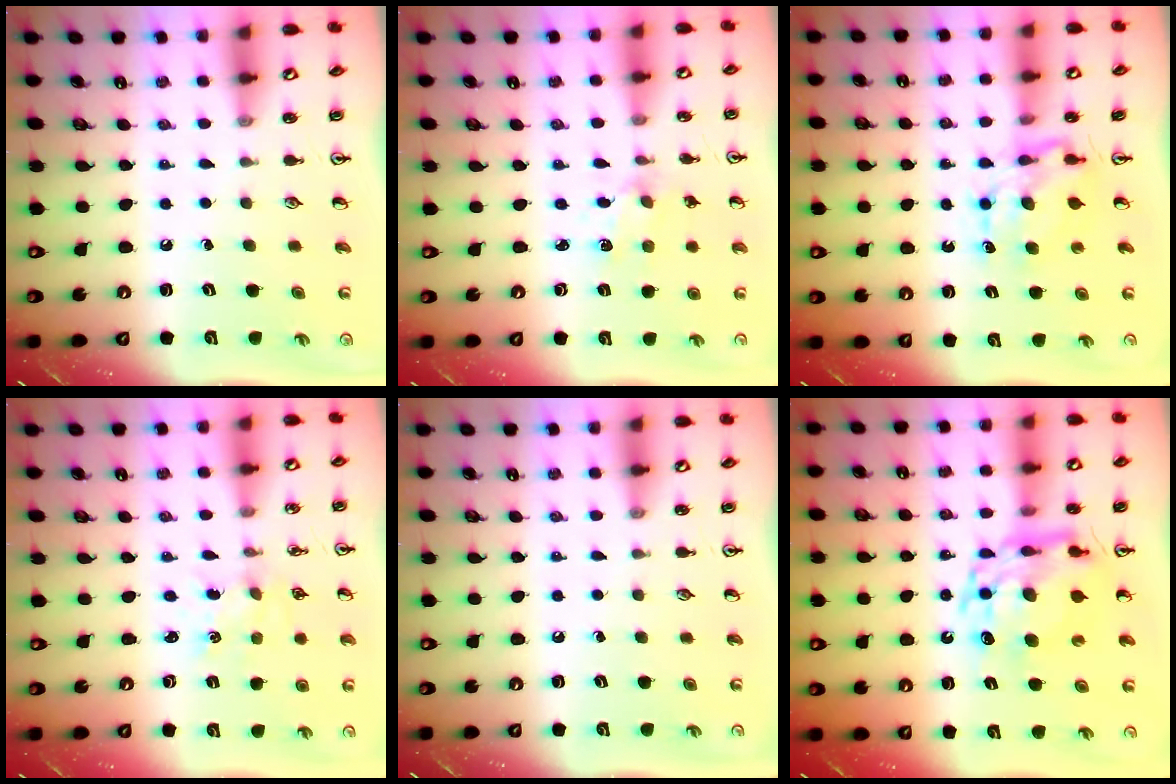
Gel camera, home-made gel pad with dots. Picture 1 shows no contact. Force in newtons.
{"total": 1.7, "press": 1.6, "slide": 0.5}
{"total": 7.2, "press": 7.1, "slide": 0.6}
{"total": 1.4, "press": 1.4, "slide": 0.2}
{"total": 0.0}
{"total": 13.6, "press": 13.5, "slide": 1.0}